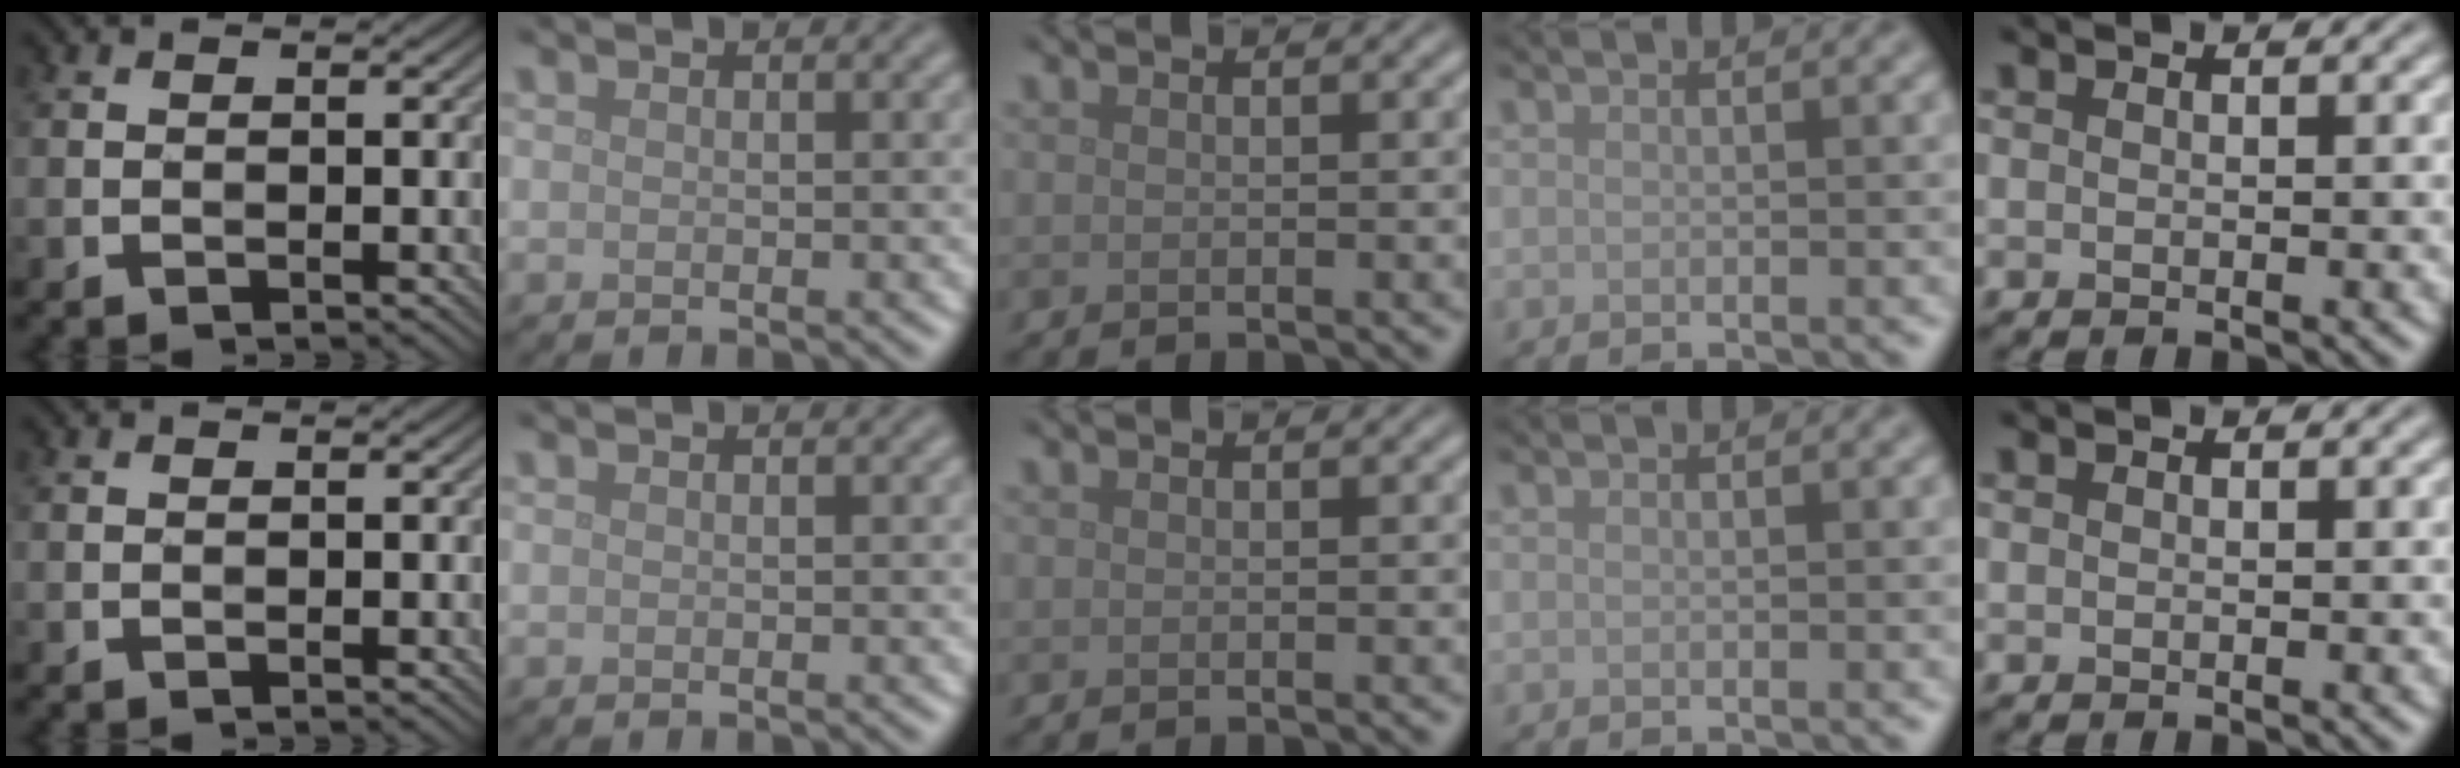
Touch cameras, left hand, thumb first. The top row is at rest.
{}